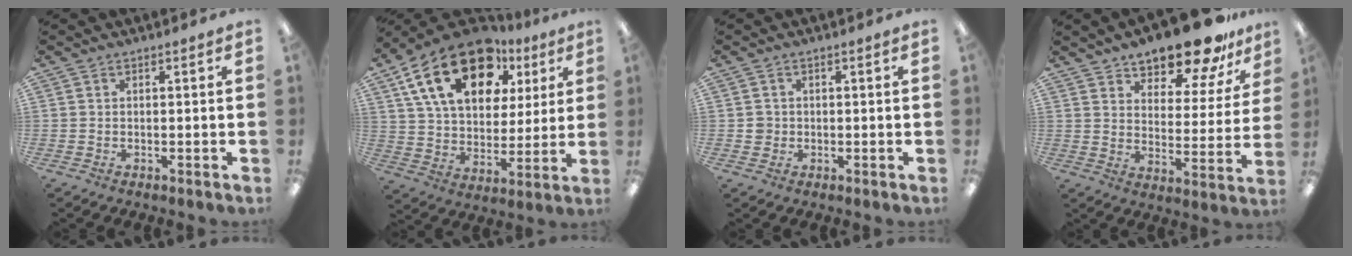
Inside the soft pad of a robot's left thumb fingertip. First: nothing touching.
{"total": 22.6, "force": [11.8, 13.5, 13.8], "torque": [-0.245, -0.040, 0.210]}
{"total": 2.0, "force": [-0.2, 2.0, 0.3], "torque": [0.000, 0.002, -0.008]}
{"total": 15.1, "force": [13.0, 4.8, 5.8], "torque": [-0.086, -0.099, 0.224]}